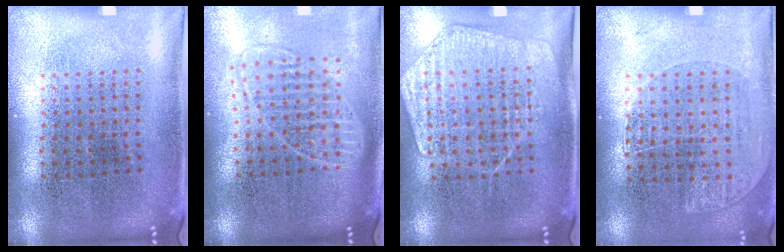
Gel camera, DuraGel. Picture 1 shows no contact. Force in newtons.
{"total": 1.8, "press": 1.4, "slide": 1.0}
{"total": 1.4, "press": 1.4, "slide": 0.2}
{"total": 1.1, "press": 1.0, "slide": 0.5}